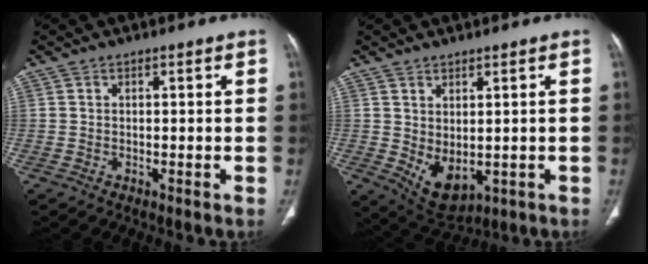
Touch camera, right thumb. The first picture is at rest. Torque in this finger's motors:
{"motor_torque": [-0.37, 0.57, -0.07, 0.06, 0.18]}